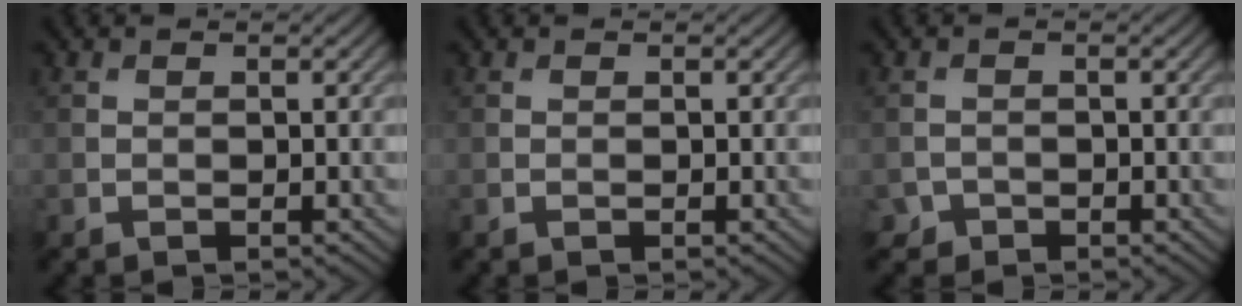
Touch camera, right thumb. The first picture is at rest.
{"total": 0.0}
{"total": 1.4, "force": [-1.0, 0.9, 0.1], "torque": [0.004, -0.001, -0.024]}